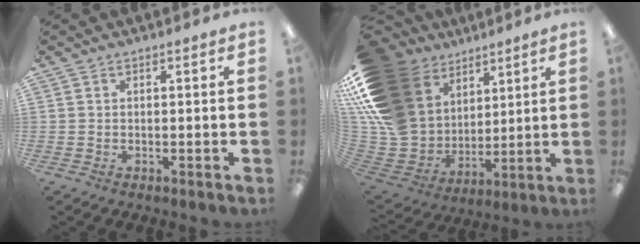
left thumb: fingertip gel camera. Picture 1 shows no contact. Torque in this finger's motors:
{"motor_torque": [2.61, 2.40, 1.40, -1.37, 0.53]}